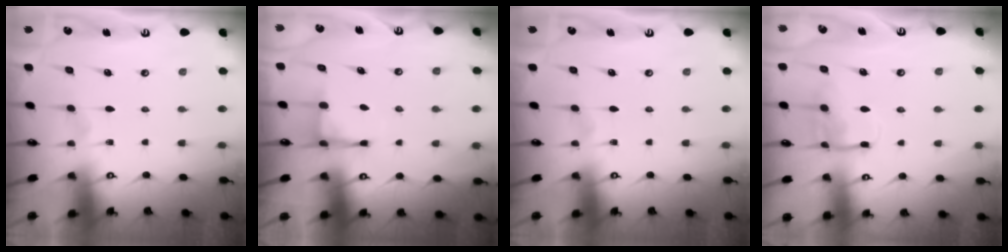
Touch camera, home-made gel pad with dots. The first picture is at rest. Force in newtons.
{"total": 3.1, "press": 3.1, "slide": 0.6}
{"total": 0.0}
{"total": 11.1, "press": 11.1, "slide": 0.7}